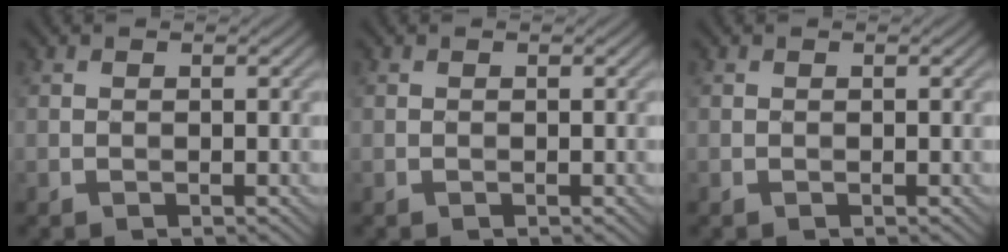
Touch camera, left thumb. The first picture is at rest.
{"total": 0.0}
{"total": 0.0}